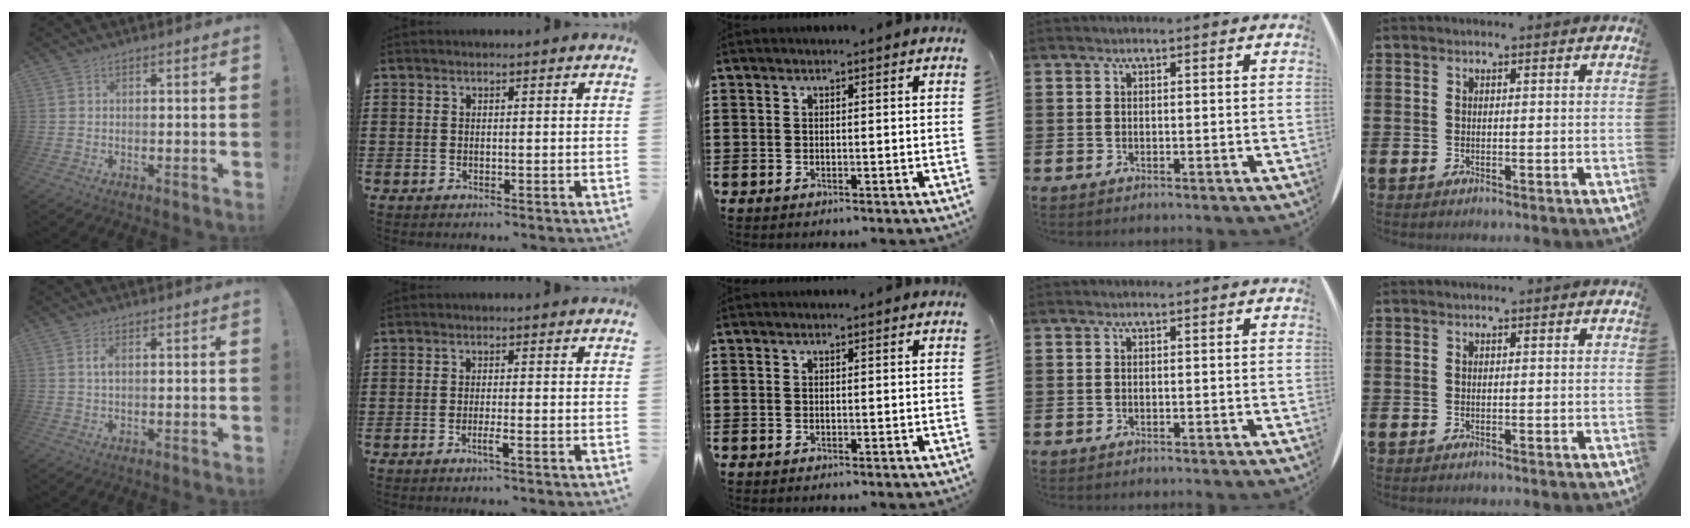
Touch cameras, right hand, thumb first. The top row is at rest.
{"thumb": {"total": 2.2, "force": [0.5, 0.9, 1.9], "torque": [-0.033, 0.002, 0.006]}, "index": {"total": 2.2, "force": [-1.2, 0.0, 1.8], "torque": [-0.038, -0.005, -0.024]}}